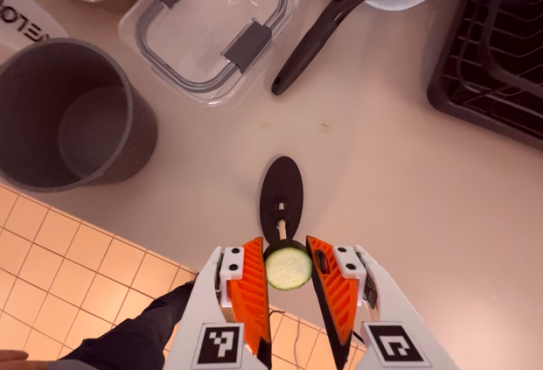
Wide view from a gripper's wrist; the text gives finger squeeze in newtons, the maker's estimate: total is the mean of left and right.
{"total": 7.5, "left": 7.0, "right": 8.0}